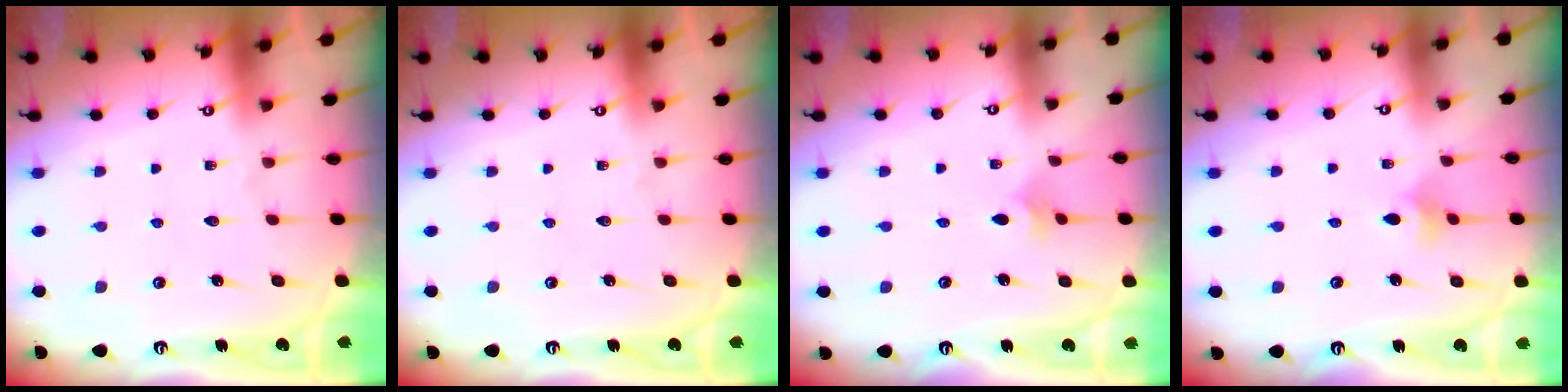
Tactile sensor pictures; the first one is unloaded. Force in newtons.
{"total": 0.0}
{"total": 2.0, "press": 1.9, "slide": 0.5}
{"total": 4.0, "press": 3.9, "slide": 0.7}